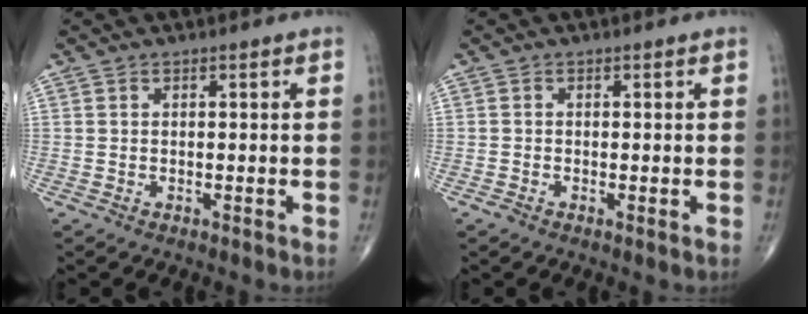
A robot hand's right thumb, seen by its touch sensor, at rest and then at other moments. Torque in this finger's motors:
{"motor_torque": [0.51, -0.10, 0.04, -0.28, 0.03]}